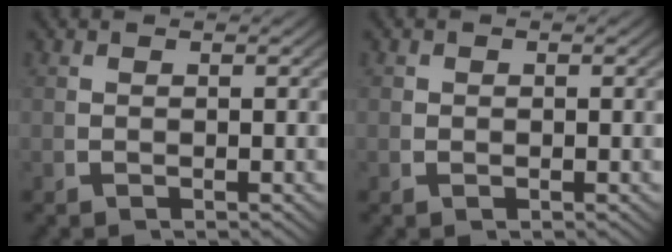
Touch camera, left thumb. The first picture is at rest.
{"total": 0.6, "force": [0.1, 0.5, 0.2], "torque": [-0.009, -0.008, 0.004]}